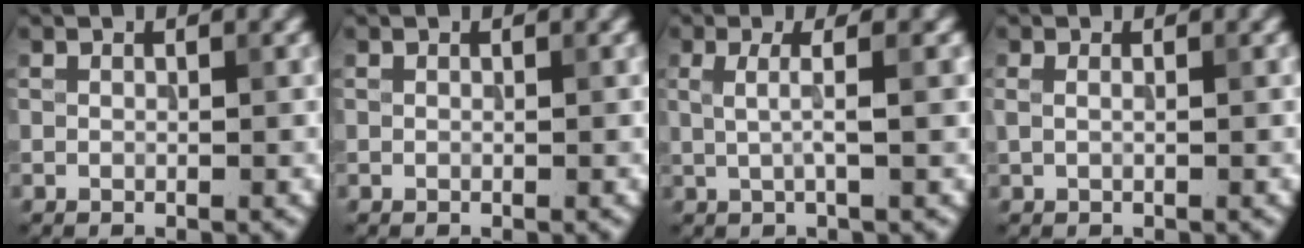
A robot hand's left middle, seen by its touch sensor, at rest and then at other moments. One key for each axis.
{"total": 0.0}
{"total": 2.6, "fx": 0.3, "fy": 0.7, "fz": 2.5, "tx": -0.042, "ty": 0.000, "tz": 0.002}
{"total": 0.8, "fx": 0.3, "fy": 0.3, "fz": 0.7, "tx": -0.015, "ty": -0.003, "tz": 0.002}